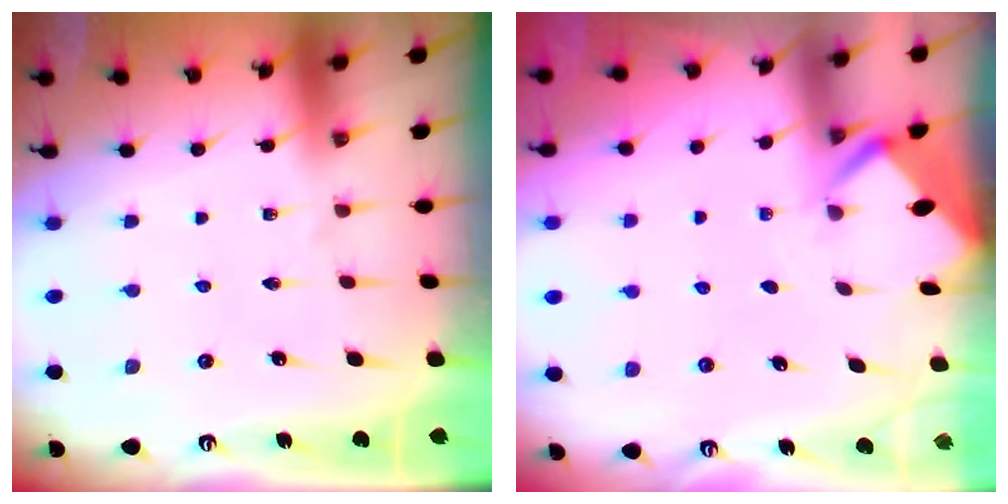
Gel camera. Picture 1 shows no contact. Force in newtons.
{"total": 2.5, "press": 2.5, "slide": 0.1}